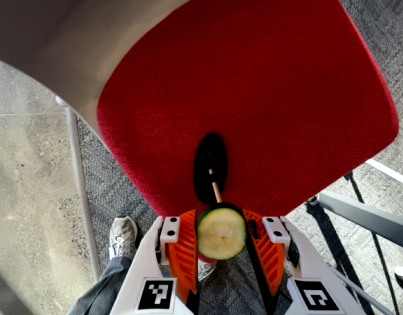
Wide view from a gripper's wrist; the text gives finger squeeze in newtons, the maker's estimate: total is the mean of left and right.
{"total": 10.8, "left": 10.9, "right": 10.7}